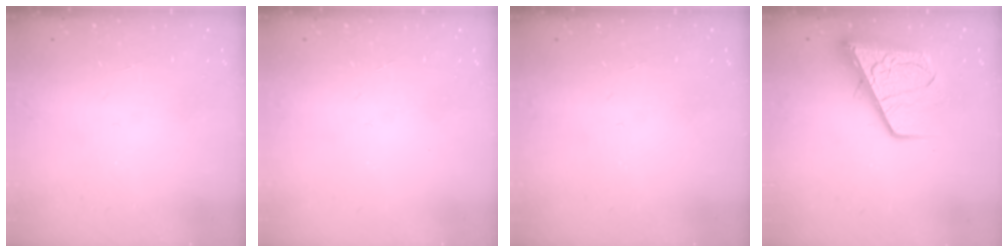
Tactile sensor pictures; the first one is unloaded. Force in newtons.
{"total": 0.0}
{"total": 0.0}
{"total": 13.4, "press": 13.3, "slide": 1.4}